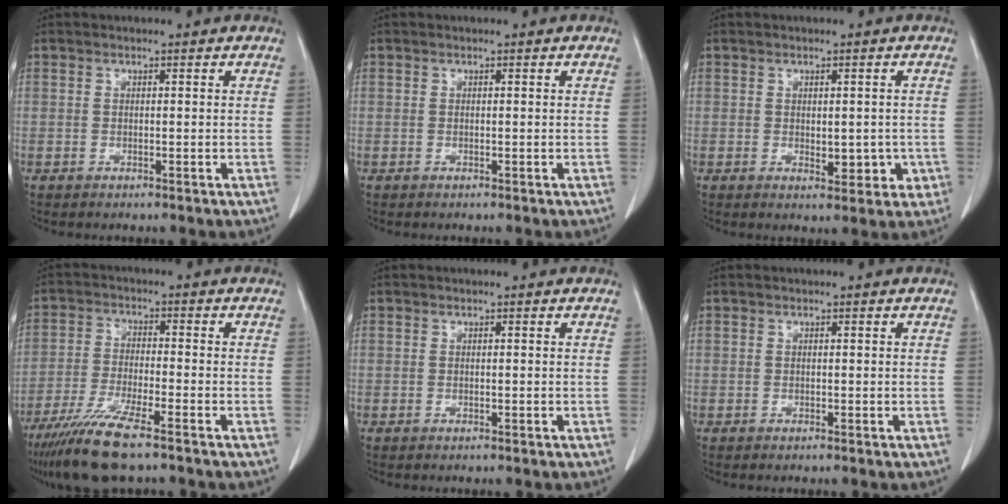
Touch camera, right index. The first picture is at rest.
{"total": 0.0}
{"total": 4.3, "force": [-0.8, 2.5, 3.5], "torque": [-0.035, 0.001, -0.001]}
{"total": 9.9, "force": [-7.2, 0.6, 6.8], "torque": [-0.134, -0.028, -0.132]}
{"total": 0.0}
{"total": 0.0}